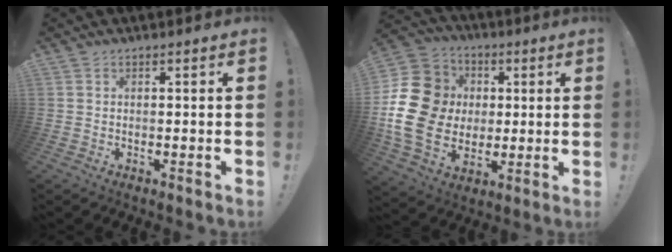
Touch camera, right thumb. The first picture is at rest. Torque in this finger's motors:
{"motor_torque": [2.01, 2.78, 1.03, -0.62, 0.19]}